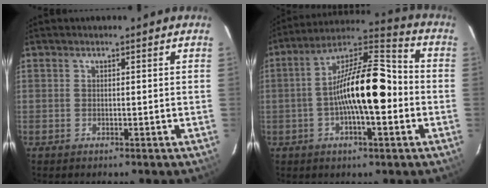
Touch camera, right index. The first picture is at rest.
{"total": 16.1, "force": [-1.9, 4.2, 15.4], "torque": [-0.278, 0.031, -0.033]}